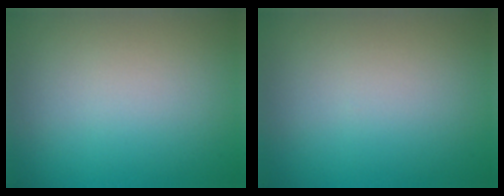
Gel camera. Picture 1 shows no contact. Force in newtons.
{"total": 0.0}